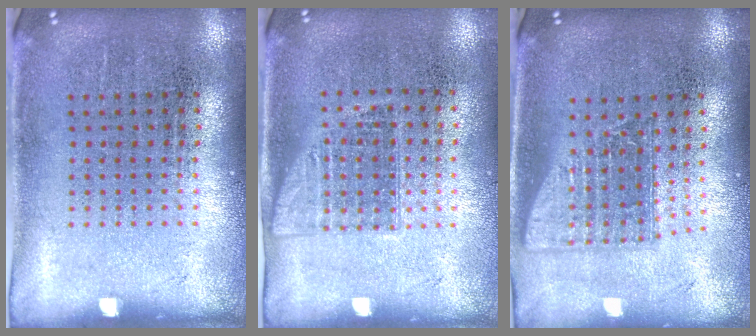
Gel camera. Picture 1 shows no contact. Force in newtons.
{"total": 1.0, "press": 0.9, "slide": 0.6}
{"total": 1.5, "press": 1.2, "slide": 1.0}